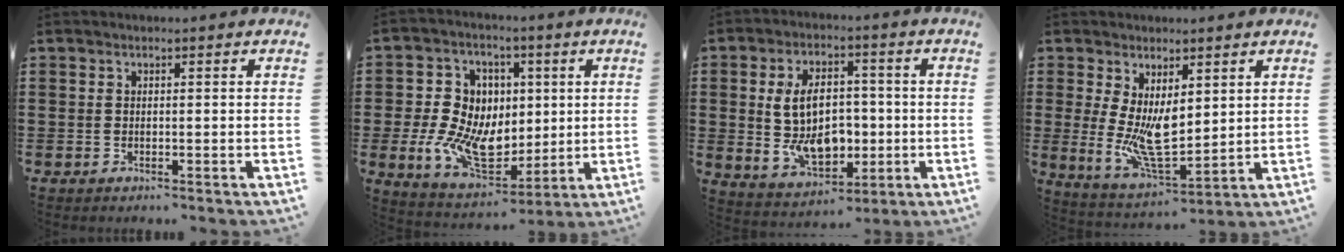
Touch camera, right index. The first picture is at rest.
{"total": 11.5, "force": [-0.9, 9.1, 6.9], "torque": [-0.181, 0.002, -0.013]}
{"total": 10.3, "force": [-0.5, 6.6, 7.9], "torque": [-0.148, 0.001, -0.012]}
{"total": 8.1, "force": [1.4, 3.4, 7.2], "torque": [-0.136, -0.031, 0.029]}